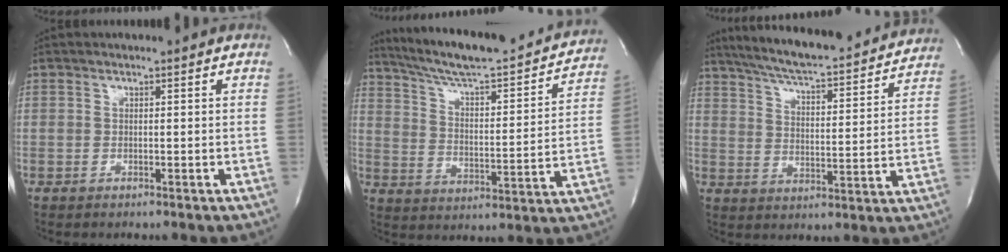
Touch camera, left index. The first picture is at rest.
{"total": 24.6, "force": [21.8, 3.0, 11.0], "torque": [-0.172, -0.012, 0.301]}
{"total": 22.7, "force": [20.5, 2.9, 9.3], "torque": [-0.151, -0.010, 0.277]}